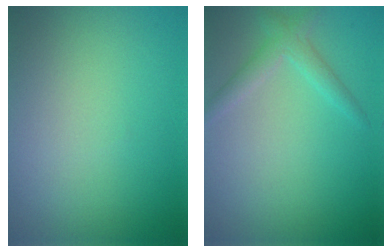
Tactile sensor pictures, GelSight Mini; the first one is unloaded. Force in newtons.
{"total": 2.0, "press": 2.0, "slide": 0.1}